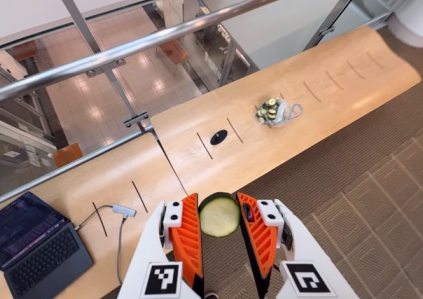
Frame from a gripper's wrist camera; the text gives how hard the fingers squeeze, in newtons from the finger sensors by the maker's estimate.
{"total": 10.2, "left": 10.7, "right": 9.8}